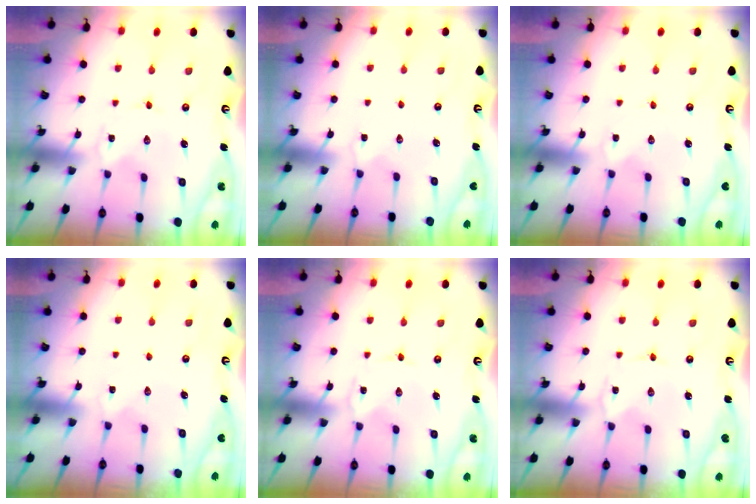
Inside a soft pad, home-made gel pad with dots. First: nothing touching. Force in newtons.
{"total": 2.2, "press": 2.2, "slide": 0.4}
{"total": 0.0}
{"total": 1.3, "press": 1.2, "slide": 0.4}
{"total": 0.0}
{"total": 0.0}